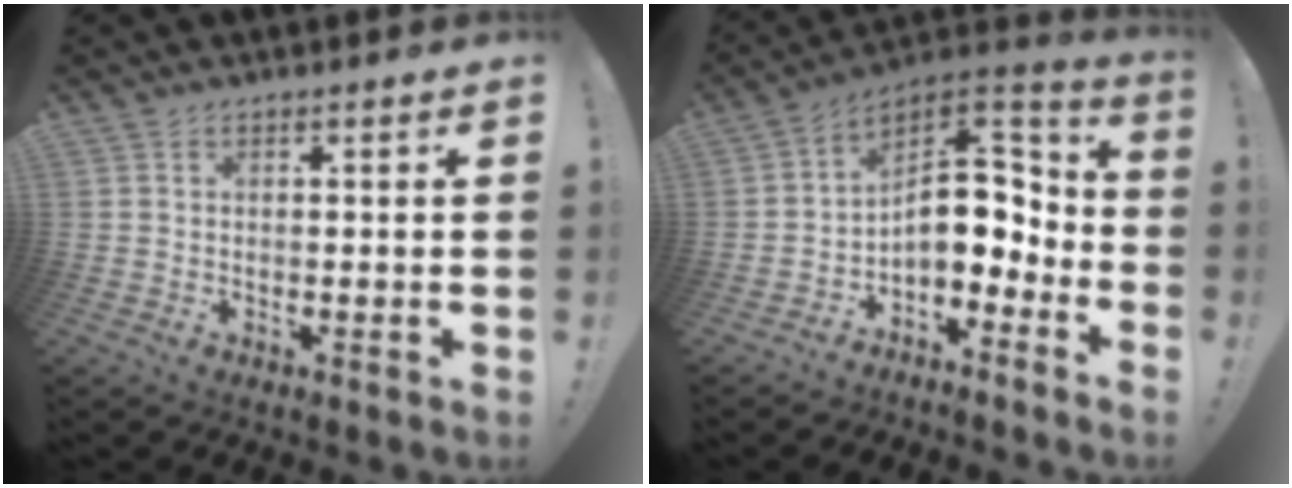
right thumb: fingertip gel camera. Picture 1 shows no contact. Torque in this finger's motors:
{"motor_torque": [2.26, 2.25, 1.36, -1.26, 0.53]}